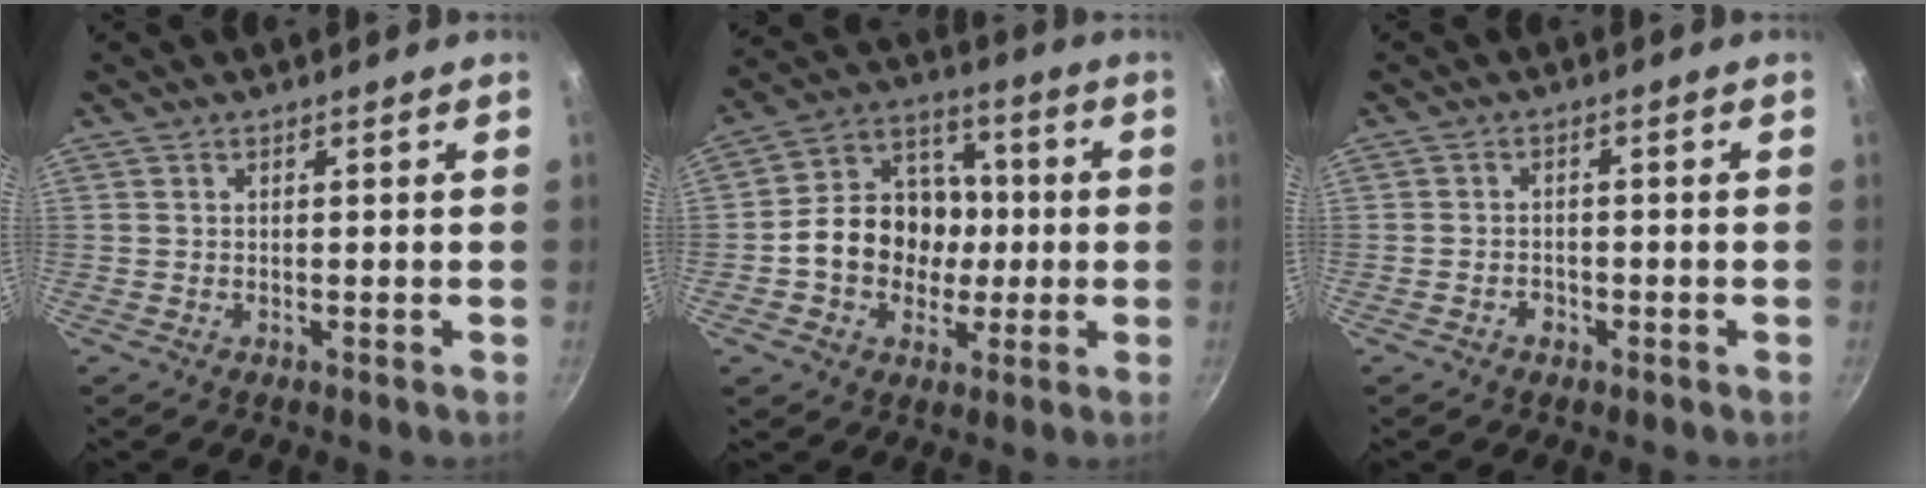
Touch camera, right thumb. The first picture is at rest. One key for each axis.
{"total": 15.0, "fx": -1.5, "fy": 12.5, "fz": 8.1, "tx": -0.097, "ty": 0.033, "tz": -0.040}
{"total": 2.0, "fx": -1.2, "fy": 1.5, "fz": 0.7, "tx": -0.005, "ty": 0.014, "tz": -0.019}